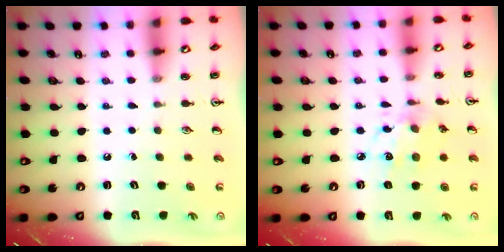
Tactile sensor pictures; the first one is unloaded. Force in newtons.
{"total": 8.8, "press": 8.8, "slide": 0.6}